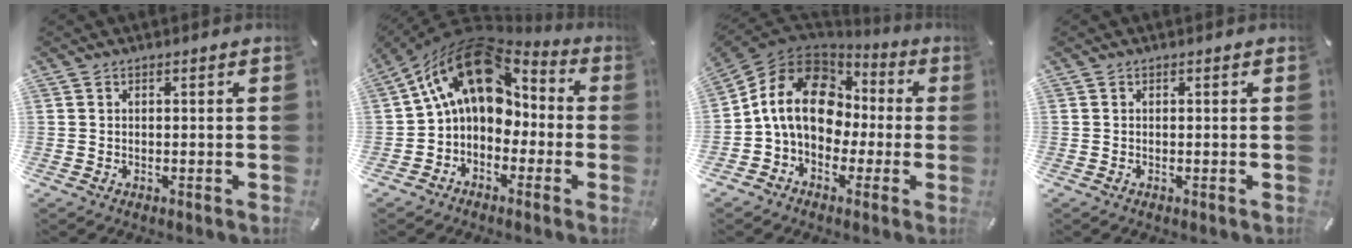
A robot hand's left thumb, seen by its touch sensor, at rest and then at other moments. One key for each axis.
{"total": 16.2, "fx": 4.2, "fy": 11.7, "fz": 10.4, "tx": -0.184, "ty": -0.015, "tz": 0.071}
{"total": 16.9, "fx": 0.3, "fy": 13.6, "fz": 10.0, "tx": -0.210, "ty": 0.018, "tz": 0.006}
{"total": 0.0}